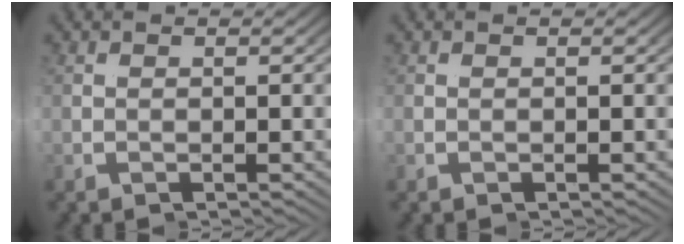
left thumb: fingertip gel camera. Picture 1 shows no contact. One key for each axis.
{"total": 0.0}